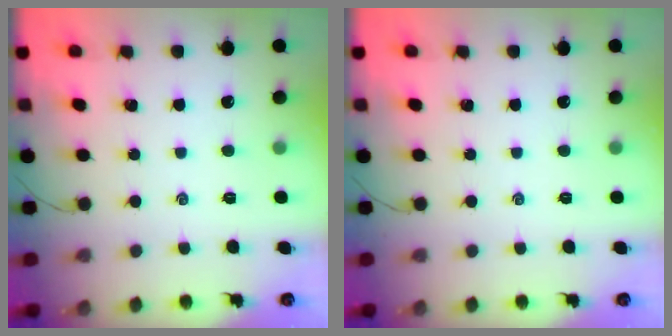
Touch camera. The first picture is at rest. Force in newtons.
{"total": 0.0}